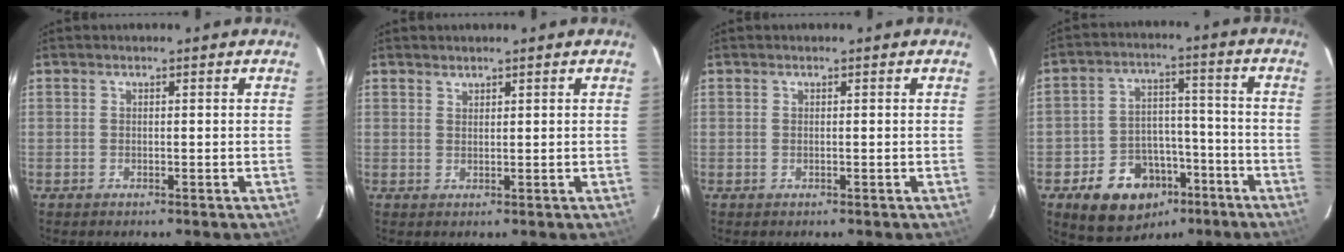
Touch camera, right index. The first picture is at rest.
{"total": 1.0, "force": [0.9, 0.3, 0.1], "torque": [-0.002, 0.002, 0.018]}
{"total": 0.0}
{"total": 14.3, "force": [-8.0, 10.2, 6.0], "torque": [-0.128, 0.034, -0.099]}